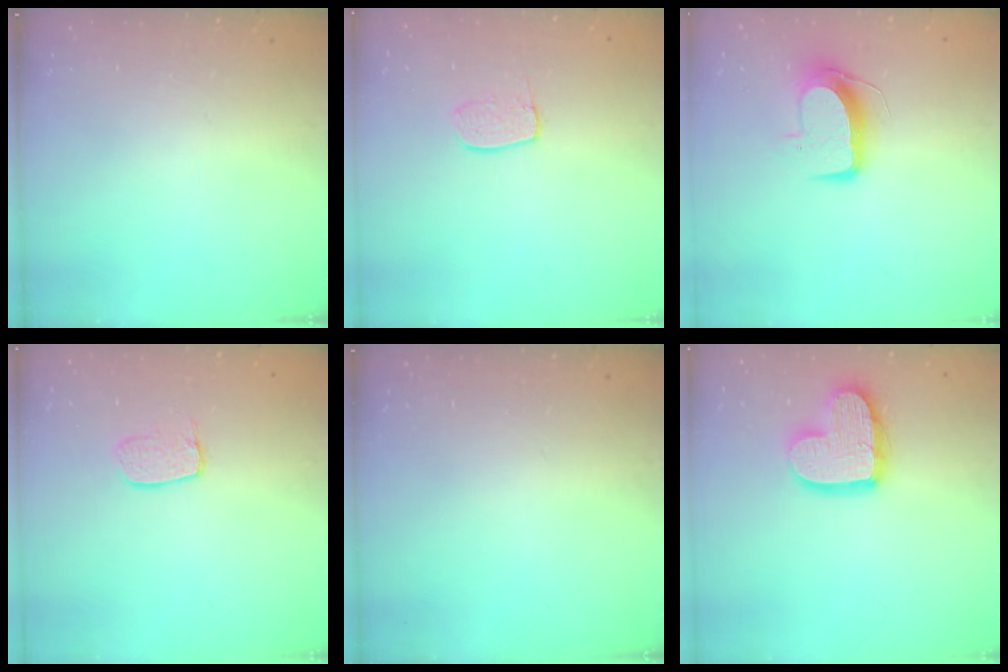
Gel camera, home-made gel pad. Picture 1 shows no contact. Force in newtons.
{"total": 6.6, "press": 6.5, "slide": 0.4}
{"total": 9.7, "press": 9.7, "slide": 0.3}
{"total": 7.0, "press": 7.0, "slide": 0.5}
{"total": 0.0}
{"total": 14.5, "press": 14.4, "slide": 1.3}